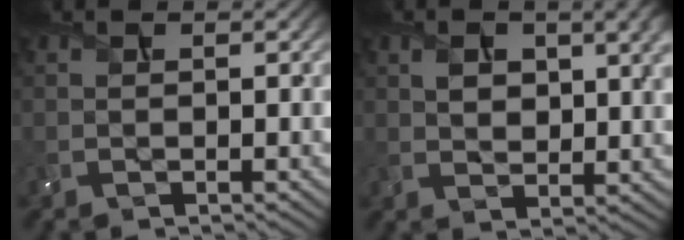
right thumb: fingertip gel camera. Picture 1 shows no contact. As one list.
[{"total": 7.7, "force": [2.8, 4.2, 5.8], "torque": [-0.103, -0.005, 0.054]}]